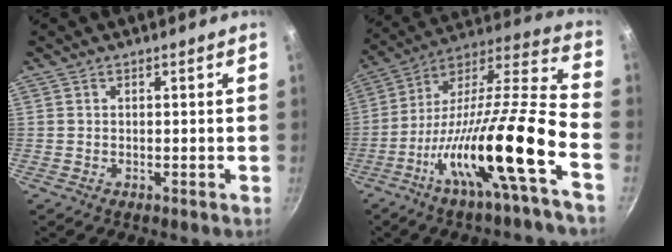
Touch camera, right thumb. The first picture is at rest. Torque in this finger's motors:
{"motor_torque": [2.07, 1.16, 2.31, -0.46, 0.76]}